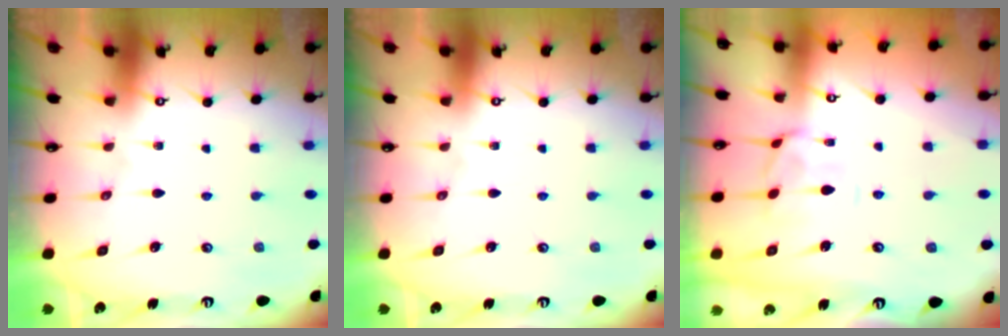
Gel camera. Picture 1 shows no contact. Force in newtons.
{"total": 0.0}
{"total": 2.6, "press": 2.4, "slide": 1.0}